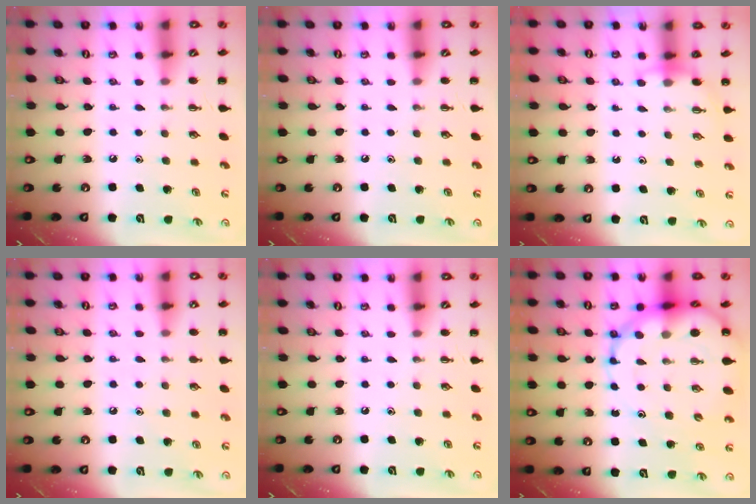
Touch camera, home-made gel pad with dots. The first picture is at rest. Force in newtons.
{"total": 0.0}
{"total": 4.2, "press": 4.0, "slide": 1.3}
{"total": 6.2, "press": 5.9, "slide": 2.0}
{"total": 0.0}
{"total": 16.1, "press": 15.4, "slide": 4.4}